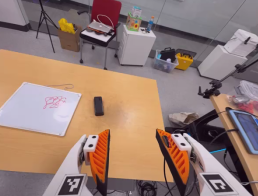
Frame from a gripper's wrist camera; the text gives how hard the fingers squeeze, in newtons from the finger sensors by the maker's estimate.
{"total": 0.0}